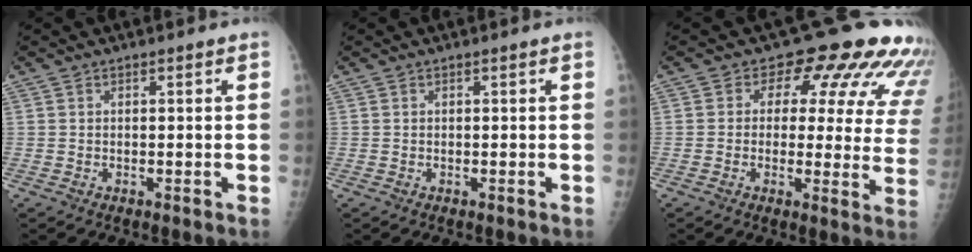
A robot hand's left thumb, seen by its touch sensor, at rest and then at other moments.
{"total": 0.0}
{"total": 16.2, "force": [9.9, 8.7, 9.4], "torque": [-0.056, -0.031, 0.086]}